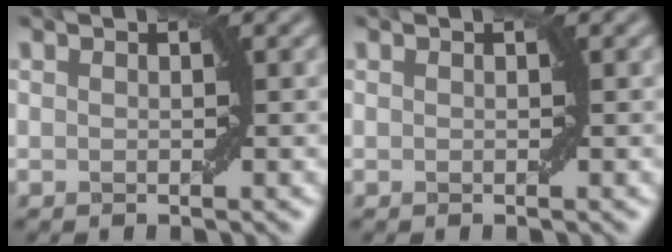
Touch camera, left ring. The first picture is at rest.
{"total": 0.0}